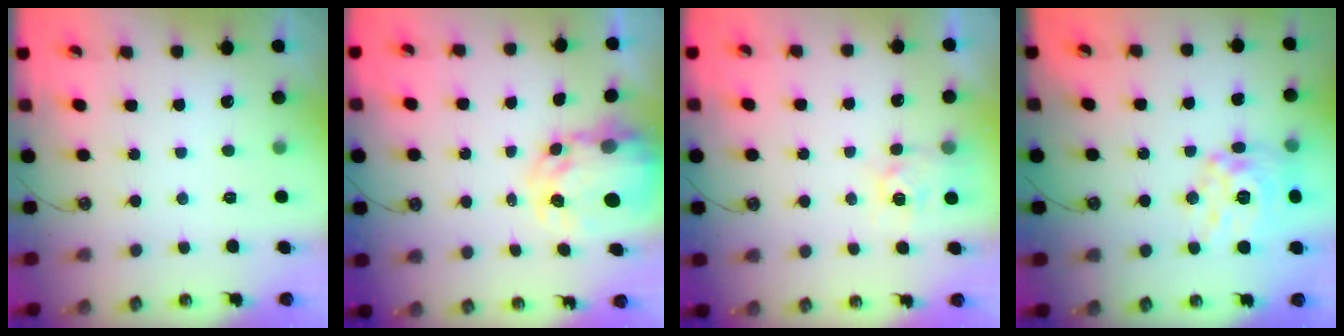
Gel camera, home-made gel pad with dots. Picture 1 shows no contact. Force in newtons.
{"total": 7.0, "press": 7.0, "slide": 0.6}
{"total": 4.3, "press": 4.3, "slide": 0.4}
{"total": 13.8, "press": 13.7, "slide": 1.2}